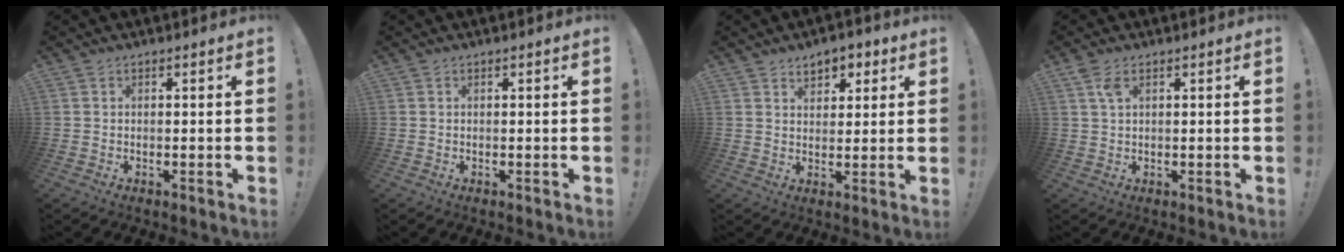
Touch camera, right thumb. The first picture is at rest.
{"total": 0.0}
{"total": 5.8, "force": [3.3, 4.1, 2.5], "torque": [-0.029, -0.011, 0.058]}
{"total": 3.3, "force": [1.5, 1.5, 2.6], "torque": [-0.051, 0.001, 0.028]}